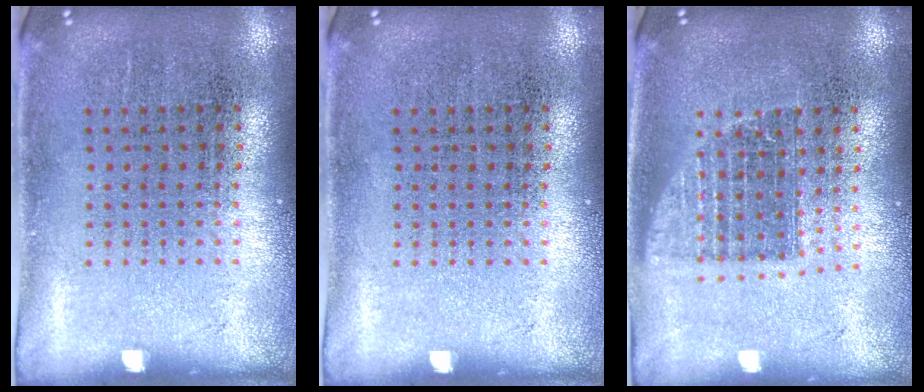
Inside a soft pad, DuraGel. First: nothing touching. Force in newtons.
{"total": 0.0}
{"total": 1.3, "press": 1.1, "slide": 0.7}